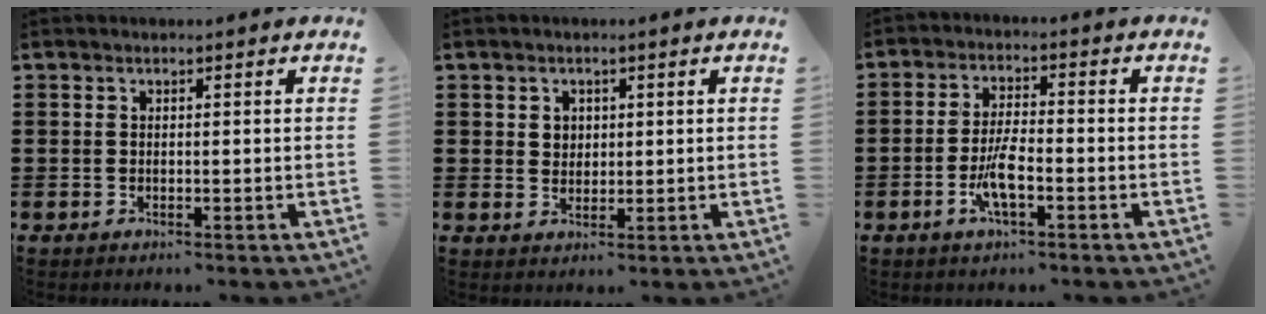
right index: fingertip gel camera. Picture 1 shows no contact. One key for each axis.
{"total": 2.0, "fx": 0.8, "fy": 1.8, "fz": 0.5, "tx": -0.015, "ty": 0.009, "tz": 0.015}
{"total": 5.7, "fx": -2.3, "fy": 1.5, "fz": 5.0, "tx": -0.109, "ty": -0.007, "tz": -0.048}